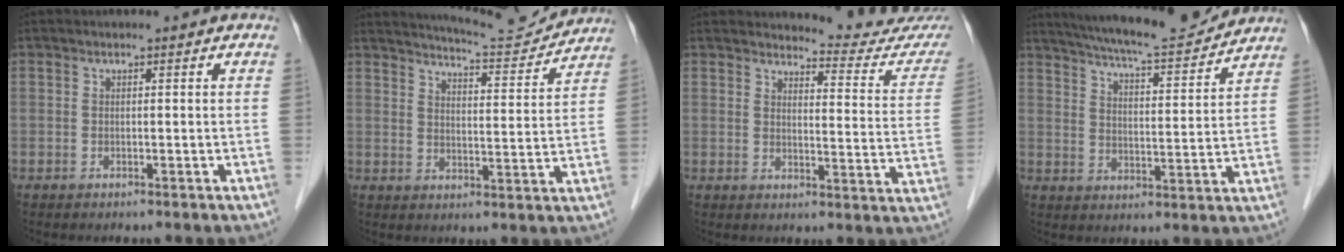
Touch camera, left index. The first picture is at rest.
{"total": 10.7, "force": [10.5, -0.1, 1.8], "torque": [-0.033, -0.002, 0.147]}
{"total": 13.4, "force": [13.3, 0.4, 1.5], "torque": [-0.004, -0.094, 0.134]}
{"total": 14.9, "force": [13.9, 1.2, 5.4], "torque": [-0.095, 0.002, 0.205]}